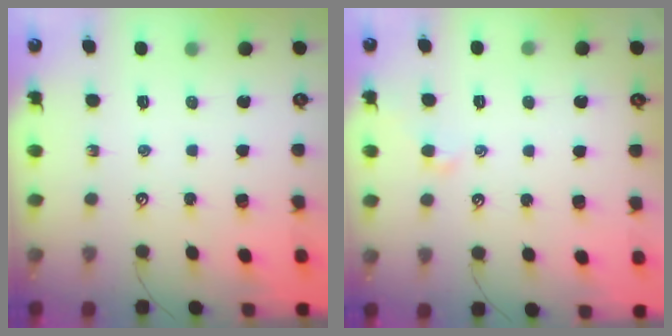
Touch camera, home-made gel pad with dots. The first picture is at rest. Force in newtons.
{"total": 0.0}